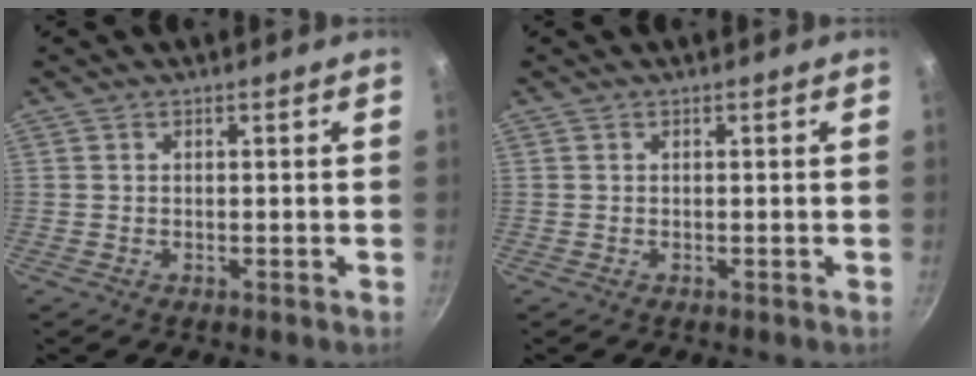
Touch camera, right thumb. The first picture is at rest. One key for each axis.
{"total": 0.0}